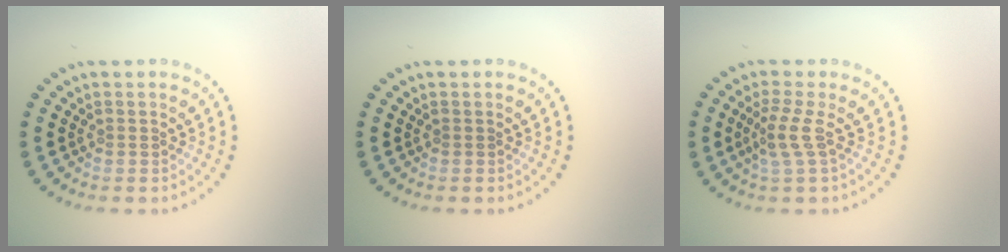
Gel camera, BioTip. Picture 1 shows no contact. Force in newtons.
{"total": 0.0}
{"total": 2.2, "press": 1.6, "slide": 1.5}